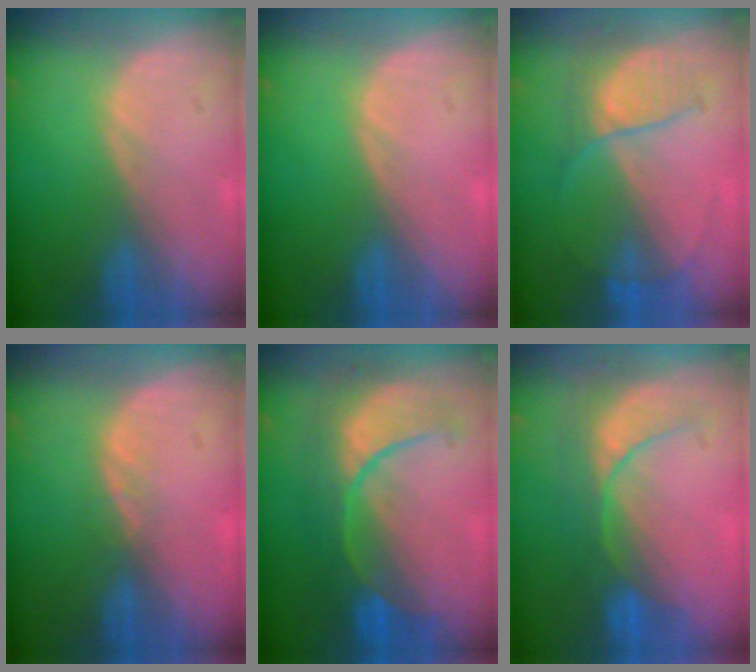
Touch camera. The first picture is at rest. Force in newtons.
{"total": 0.0}
{"total": 5.8, "press": 5.7, "slide": 1.4}
{"total": 1.5, "press": 1.2, "slide": 0.8}
{"total": 9.6, "press": 9.6, "slide": 0.7}
{"total": 8.6, "press": 7.8, "slide": 3.5}